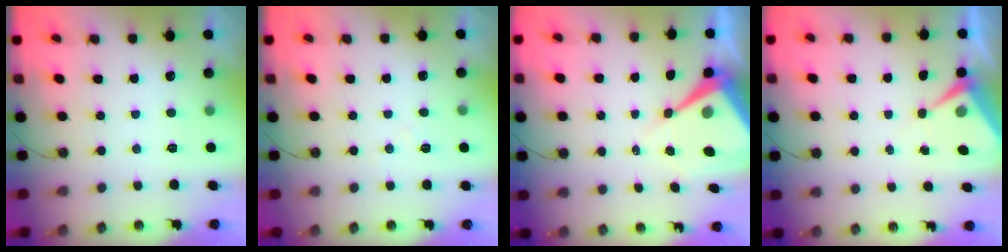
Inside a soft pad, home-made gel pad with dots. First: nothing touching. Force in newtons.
{"total": 4.4, "press": 4.4, "slide": 0.6}
{"total": 9.7, "press": 9.7, "slide": 0.9}
{"total": 5.8, "press": 5.8, "slide": 0.6}